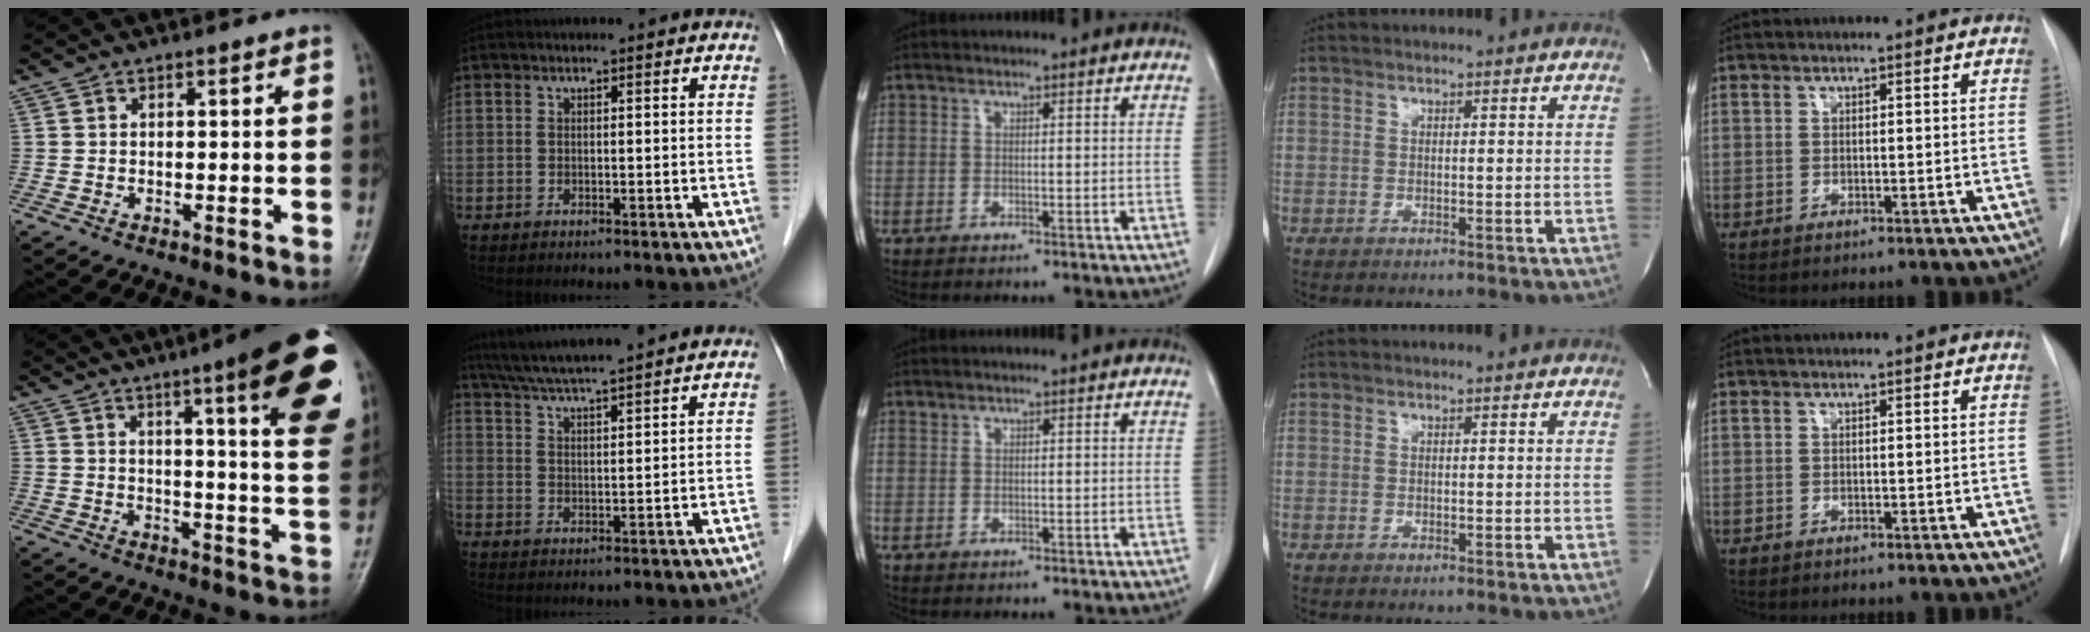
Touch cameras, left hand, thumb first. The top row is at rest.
{"thumb": {"total": 21.3, "force": [10.6, 3.4, 18.1], "torque": [-0.213, -0.041, 0.128]}, "index": {"total": 13.6, "force": [11.8, 0.3, 6.6], "torque": [-0.119, 0.030, 0.180]}}